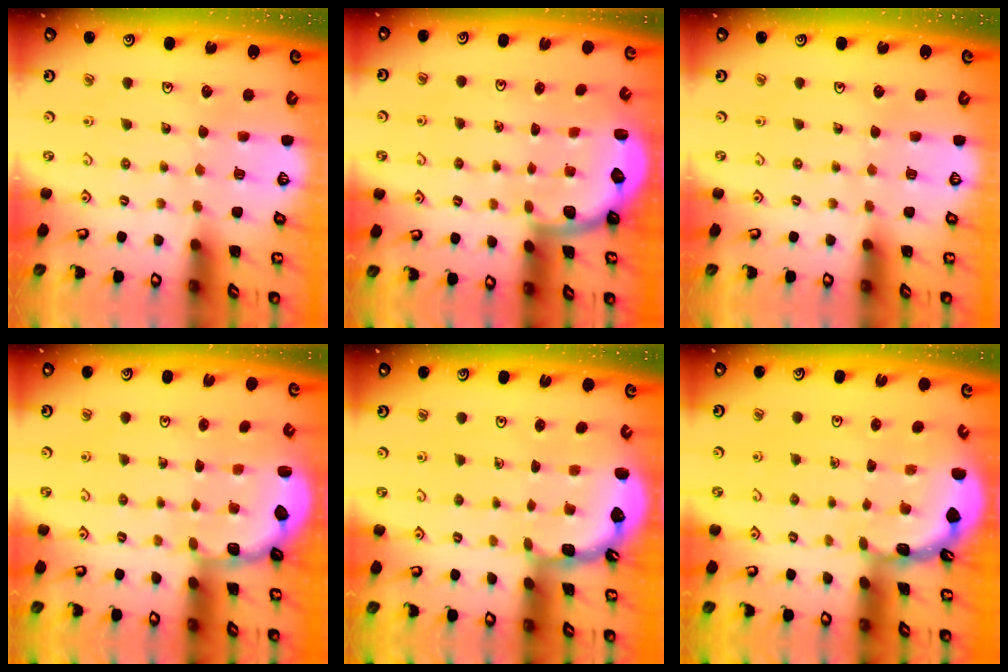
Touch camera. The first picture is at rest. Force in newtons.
{"total": 2.3, "press": 2.0, "slide": 1.3}
{"total": 0.0}
{"total": 2.7, "press": 2.2, "slide": 1.5}
{"total": 2.0, "press": 2.0, "slide": 0.2}
{"total": 1.8, "press": 1.8, "slide": 0.2}